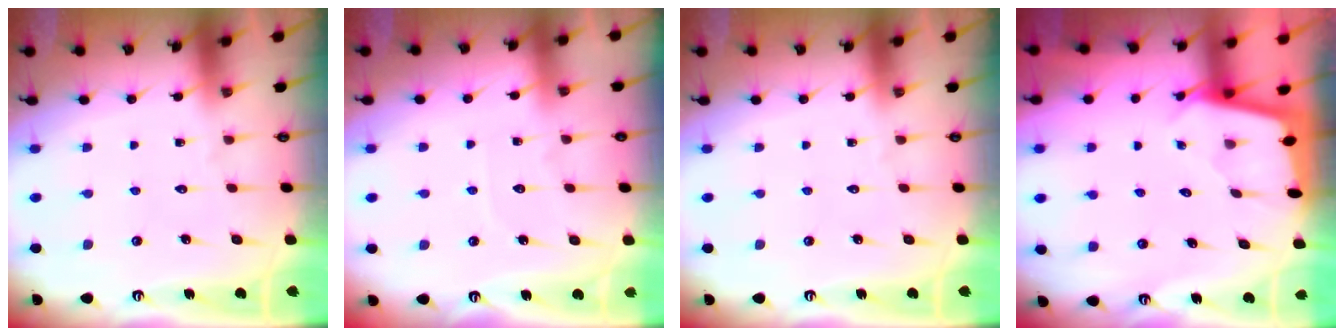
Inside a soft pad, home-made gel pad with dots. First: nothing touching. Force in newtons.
{"total": 4.2, "press": 4.2, "slide": 0.5}
{"total": 0.0}
{"total": 1.8, "press": 1.8, "slide": 0.2}